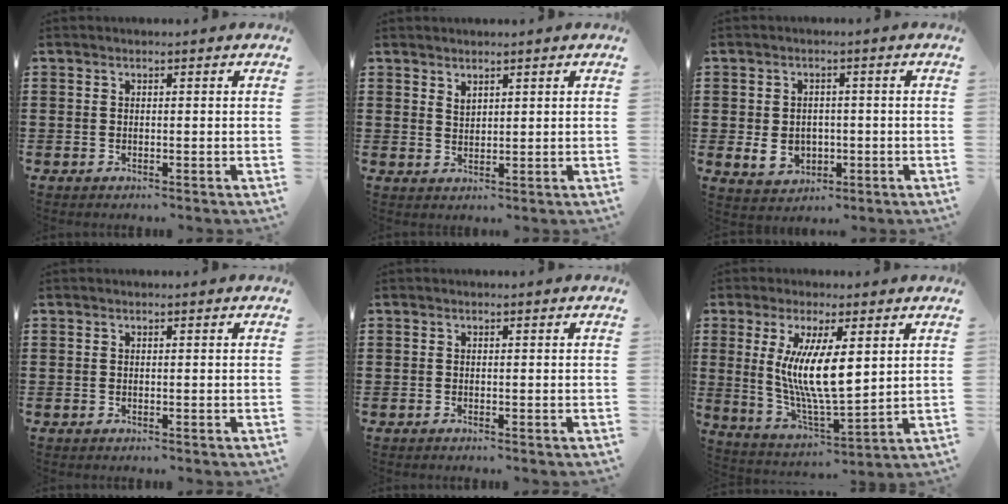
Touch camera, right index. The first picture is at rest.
{"total": 1.6, "force": [1.5, 0.7, 0.2], "torque": [-0.006, 0.001, 0.028]}
{"total": 4.3, "force": [-0.7, 3.6, 2.2], "torque": [-0.047, 0.002, -0.018]}
{"total": 0.0}
{"total": 0.0}
{"total": 10.4, "force": [2.4, 2.9, 9.8], "torque": [-0.203, -0.002, 0.040]}